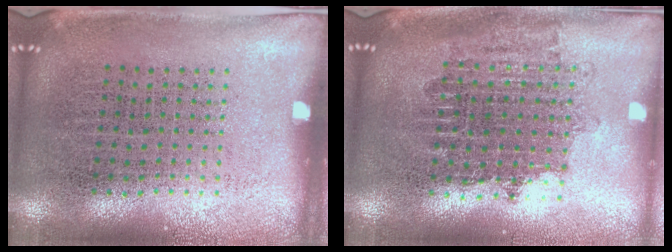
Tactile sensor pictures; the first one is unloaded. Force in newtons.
{"total": 1.6, "press": 1.3, "slide": 0.9}